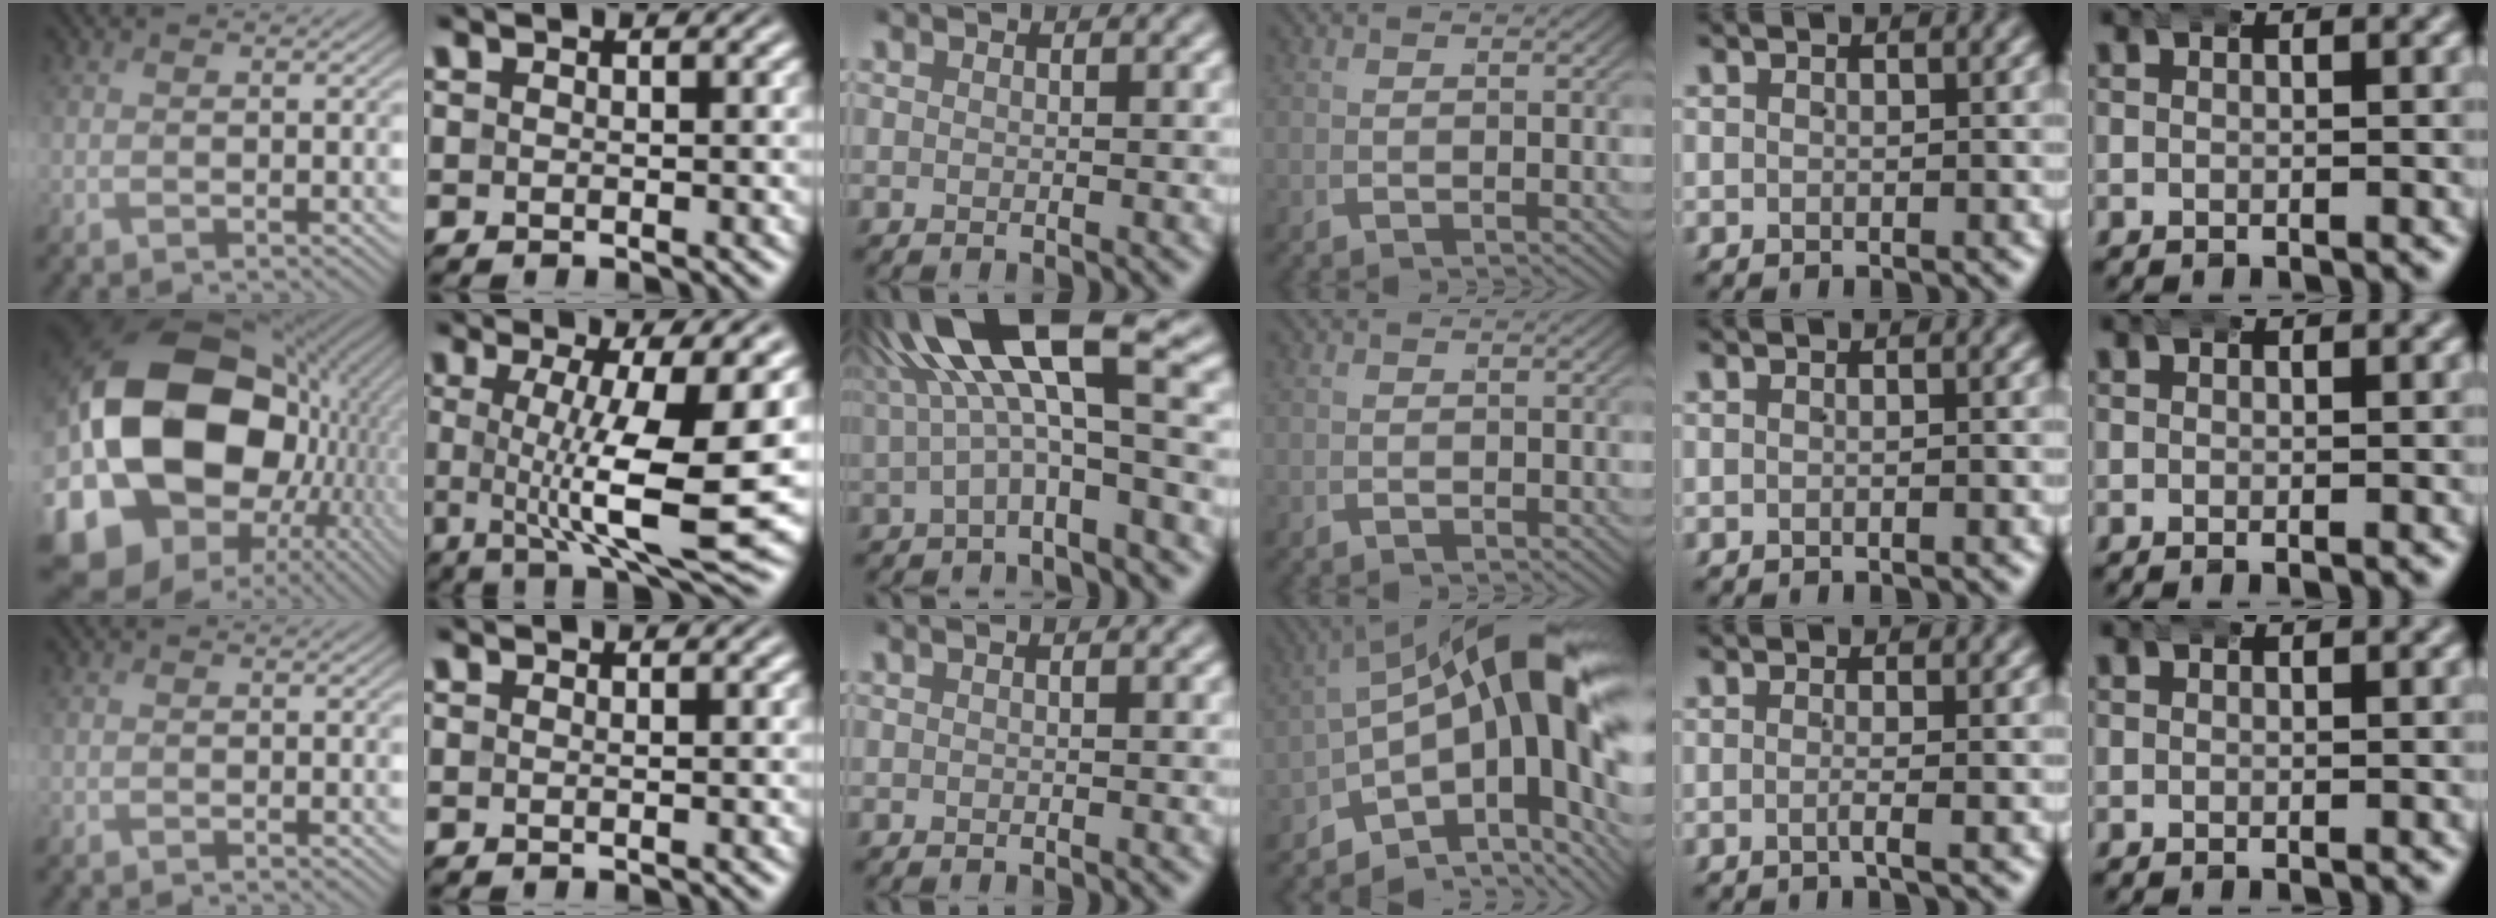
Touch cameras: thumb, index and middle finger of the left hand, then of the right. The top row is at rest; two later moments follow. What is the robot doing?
{"motion": "wrap", "object": "aluminum foil"}